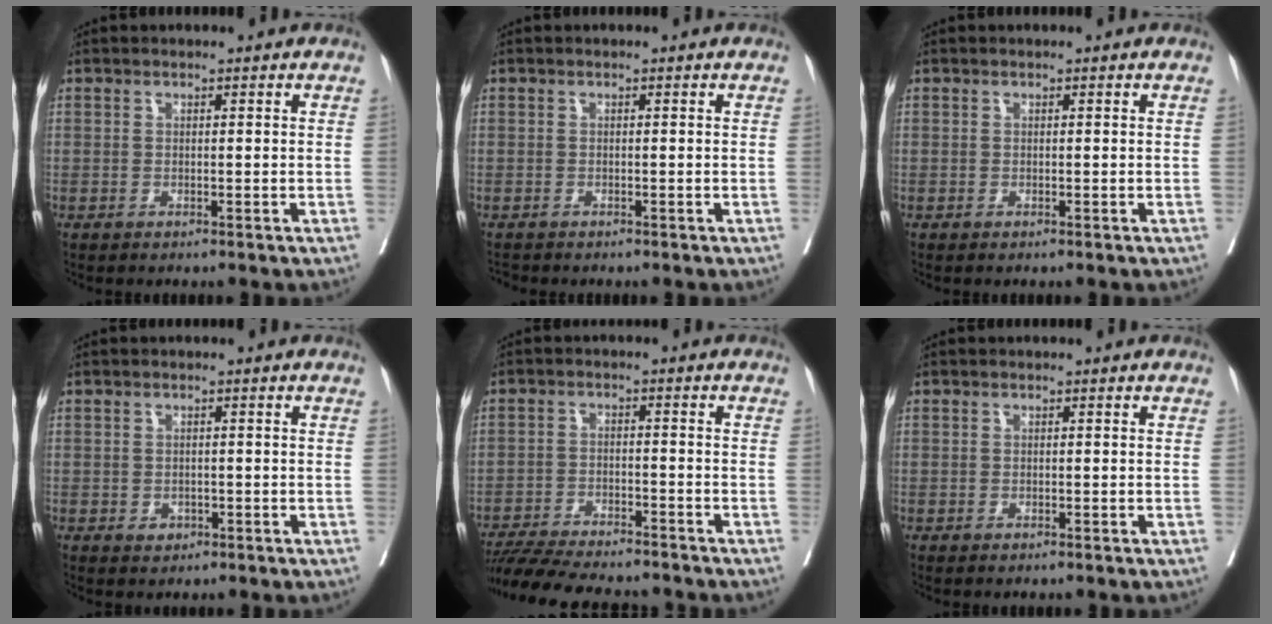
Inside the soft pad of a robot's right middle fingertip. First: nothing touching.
{"total": 0.8, "force": [-0.8, 0.1, 0.0], "torque": [-0.004, -0.005, -0.016]}
{"total": 0.0}
{"total": 1.5, "force": [-0.6, 1.3, 0.6], "torque": [-0.006, 0.004, -0.001]}
{"total": 14.4, "force": [-13.1, 1.9, 5.7], "torque": [-0.096, -0.013, -0.196]}
{"total": 0.5, "force": [-0.3, 0.2, 0.3], "torque": [-0.007, -0.001, -0.002]}